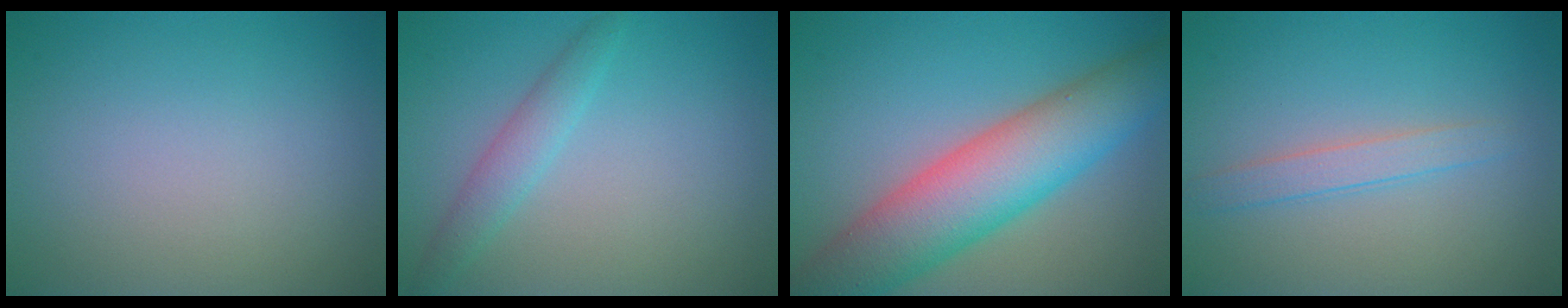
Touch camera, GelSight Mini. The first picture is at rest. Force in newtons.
{"total": 2.2, "press": 2.2, "slide": 0.1}
{"total": 9.6, "press": 9.6, "slide": 0.3}
{"total": 1.9, "press": 1.9, "slide": 0.1}